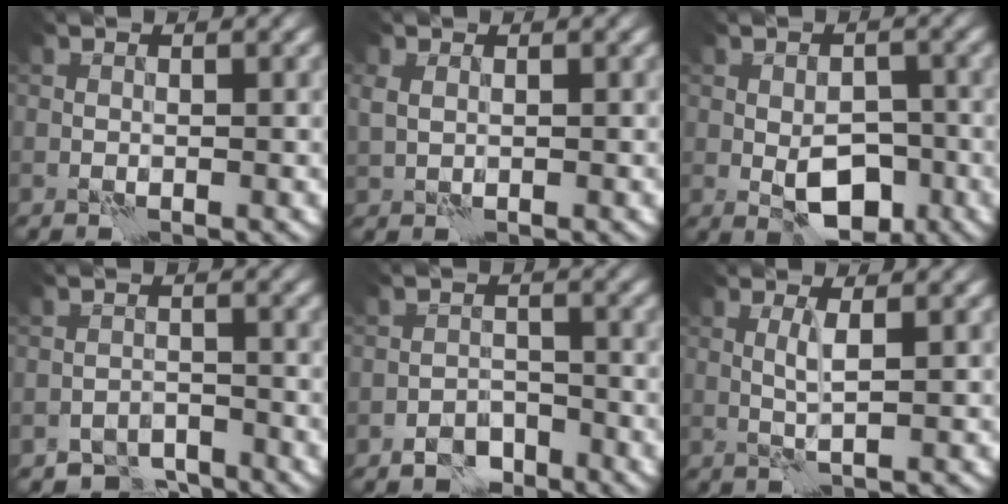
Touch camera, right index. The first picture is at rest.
{"total": 1.3, "force": [0.4, 0.9, 0.8], "torque": [-0.021, 0.000, 0.013]}
{"total": 5.0, "force": [-1.7, 2.8, 3.8], "torque": [-0.053, -0.001, -0.029]}
{"total": 3.3, "force": [-3.0, 1.2, 0.3], "torque": [0.008, 0.002, -0.057]}
{"total": 2.7, "force": [-2.2, 1.4, 0.8], "torque": [-0.008, 0.004, -0.044]}
{"total": 1.4, "force": [0.5, -0.4, 1.2], "torque": [-0.031, 0.004, 0.009]}